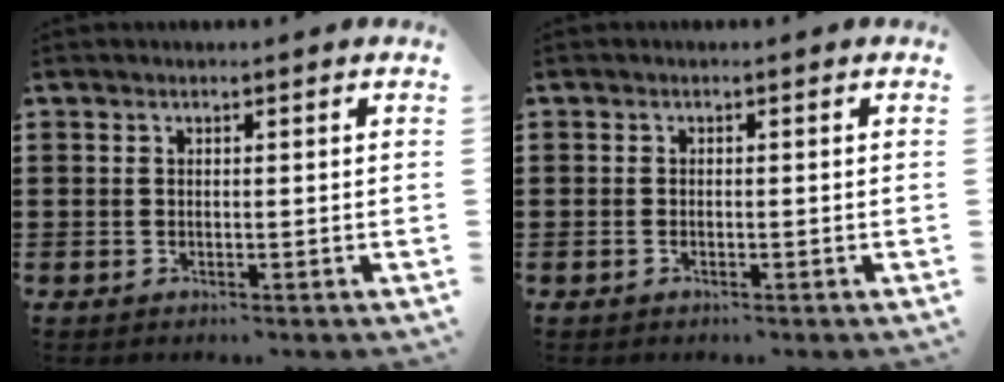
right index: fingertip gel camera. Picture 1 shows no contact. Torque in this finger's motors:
{"motor_torque": [-0.56, 0.69, -0.02, -0.01]}